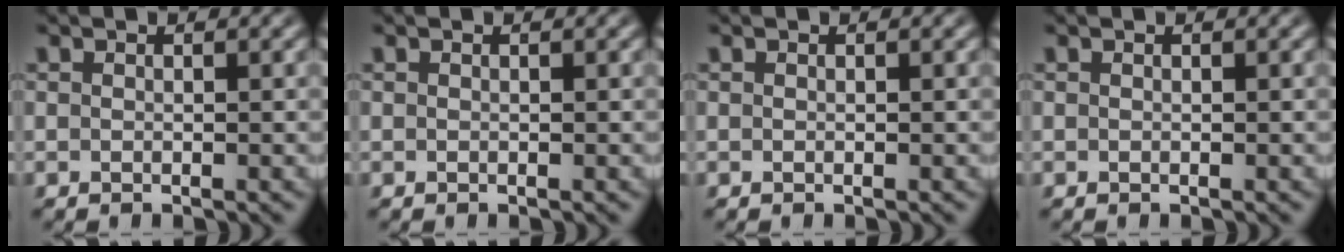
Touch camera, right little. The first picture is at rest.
{"total": 0.0}
{"total": 0.0}
{"total": 0.0}